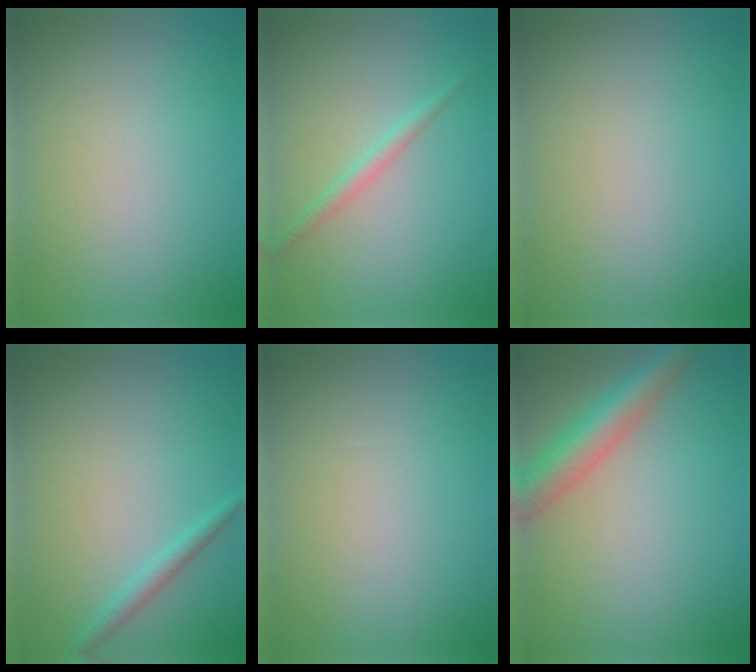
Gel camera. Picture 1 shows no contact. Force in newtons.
{"total": 1.4, "press": 1.4, "slide": 0.0}
{"total": 0.0}
{"total": 1.5, "press": 1.5, "slide": 0.0}
{"total": 0.0}
{"total": 4.9, "press": 4.9, "slide": 0.3}